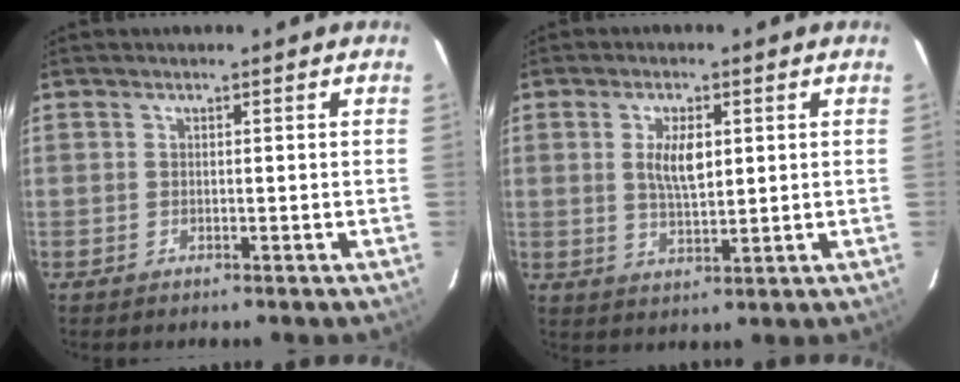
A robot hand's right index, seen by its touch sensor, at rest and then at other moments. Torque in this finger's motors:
{"motor_torque": [0.51, 0.45, 0.21, 0.09]}